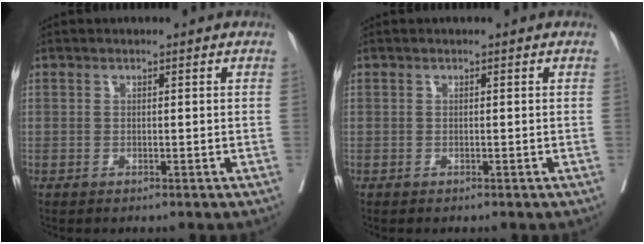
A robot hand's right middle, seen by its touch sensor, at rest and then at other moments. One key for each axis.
{"total": 0.0}